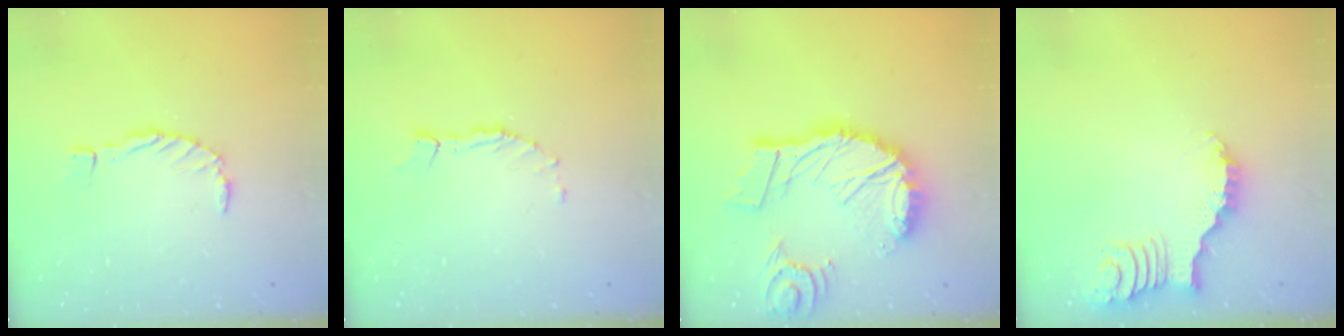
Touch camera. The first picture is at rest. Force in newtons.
{"total": 2.1, "press": 2.0, "slide": 0.3}
{"total": 26.5, "press": 26.3, "slide": 3.2}
{"total": 2.4, "press": 2.4, "slide": 0.4}